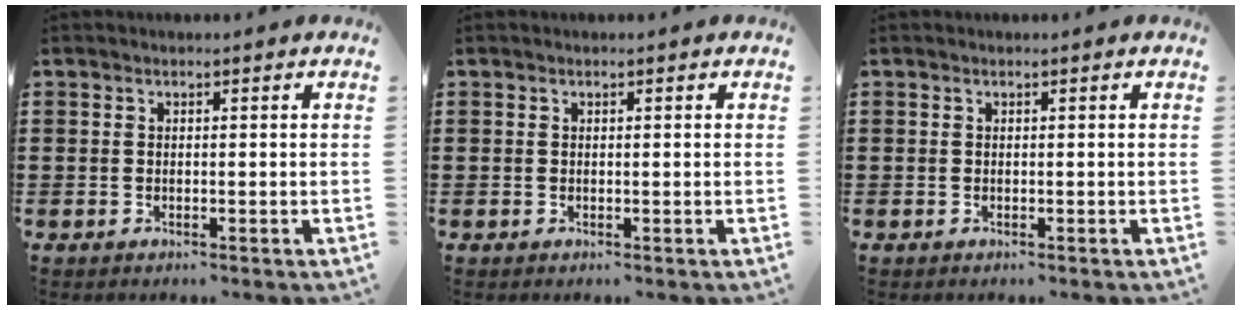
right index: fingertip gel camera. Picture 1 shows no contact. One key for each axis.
{"total": 0.0}
{"total": 0.0}